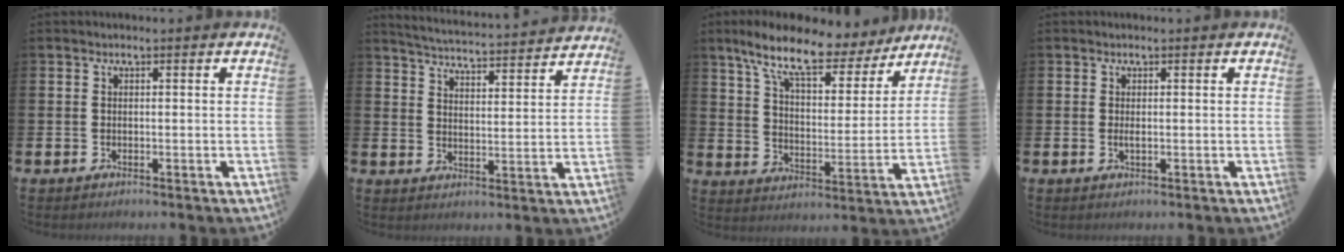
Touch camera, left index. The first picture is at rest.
{"total": 4.6, "force": [4.6, -0.1, 0.4], "torque": [-0.030, -0.042, 0.077]}
{"total": 10.9, "force": [9.0, 3.3, 5.2], "torque": [-0.125, -0.049, 0.153]}
{"total": 0.7, "force": [0.0, 0.2, 0.7], "torque": [-0.012, -0.001, -0.001]}